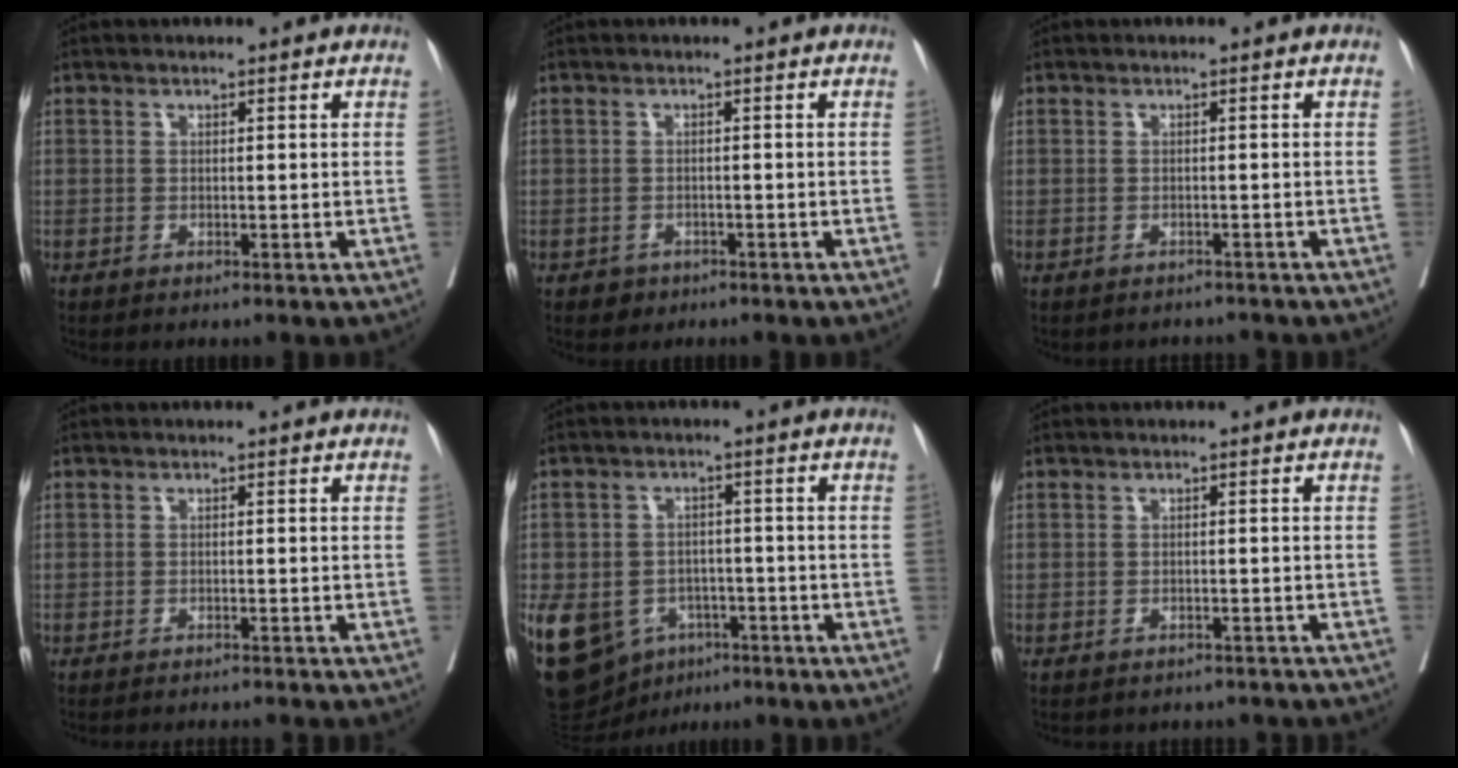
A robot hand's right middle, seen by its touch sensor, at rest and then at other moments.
{"total": 1.7, "force": [-1.2, 1.2, 0.2], "torque": [-0.004, 0.004, -0.018]}
{"total": 3.5, "force": [-3.3, 1.1, 0.6], "torque": [-0.006, 0.004, -0.040]}
{"total": 6.9, "force": [-6.6, 0.0, 2.1], "torque": [-0.016, -0.012, -0.081]}
{"total": 22.6, "force": [-10.1, 17.2, 10.7], "torque": [-0.321, -0.011, -0.145]}
{"total": 8.8, "force": [-8.0, 2.8, 2.2], "torque": [-0.030, 0.004, -0.082]}